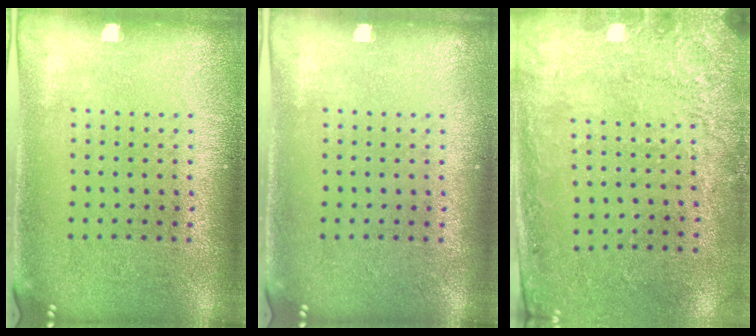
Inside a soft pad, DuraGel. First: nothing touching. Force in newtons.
{"total": 0.0}
{"total": 2.8, "press": 2.0, "slide": 1.9}